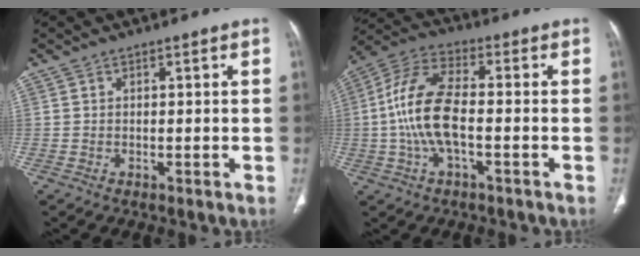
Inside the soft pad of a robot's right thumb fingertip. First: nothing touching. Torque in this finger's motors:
{"motor_torque": [2.55, 2.46, 1.49, -0.87, 0.58]}